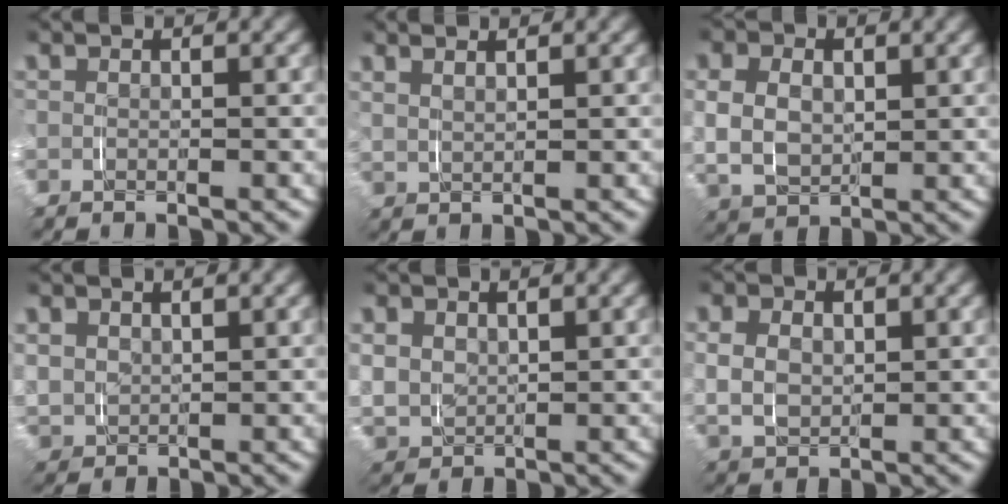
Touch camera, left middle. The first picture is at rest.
{"total": 2.3, "force": [1.9, 0.7, 1.1], "torque": [-0.017, 0.006, 0.034]}
{"total": 6.4, "force": [1.0, 5.2, 3.7], "torque": [-0.092, -0.008, 0.024]}
{"total": 3.1, "force": [1.5, 2.5, 1.3], "torque": [-0.050, -0.012, 0.039]}
{"total": 4.6, "force": [1.3, 3.9, 2.1], "torque": [-0.072, -0.016, 0.035]}
{"total": 4.9, "force": [1.0, 4.0, 2.7], "torque": [-0.071, -0.006, 0.022]}